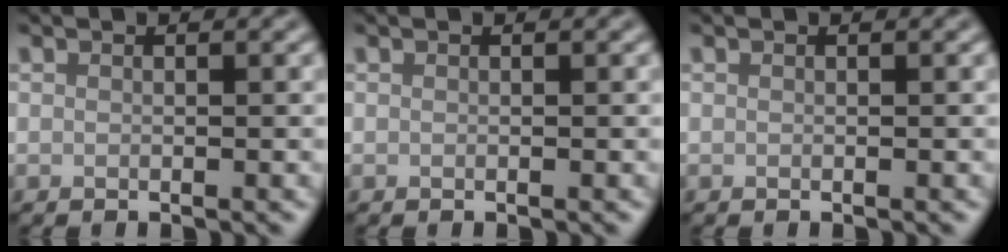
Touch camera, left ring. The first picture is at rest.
{"total": 0.0}
{"total": 0.0}